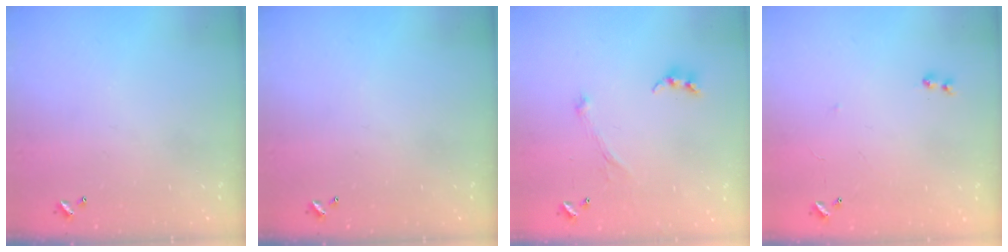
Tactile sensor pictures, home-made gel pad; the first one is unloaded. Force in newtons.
{"total": 0.0}
{"total": 2.1, "press": 2.0, "slide": 0.7}
{"total": 6.4, "press": 6.4, "slide": 0.8}